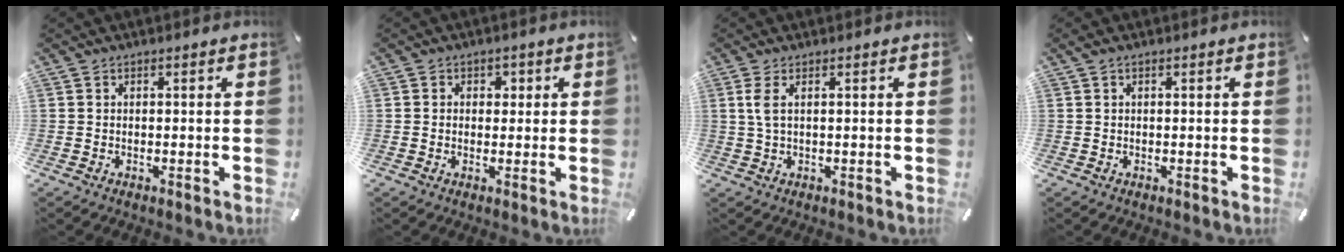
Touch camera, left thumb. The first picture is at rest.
{"total": 2.2, "force": [-0.2, 2.1, 0.9], "torque": [-0.003, 0.002, -0.012]}
{"total": 3.2, "force": [0.8, 0.8, 2.9], "torque": [-0.076, -0.004, 0.008]}
{"total": 0.6, "force": [0.2, 0.2, 0.5], "torque": [-0.009, 0.002, 0.003]}